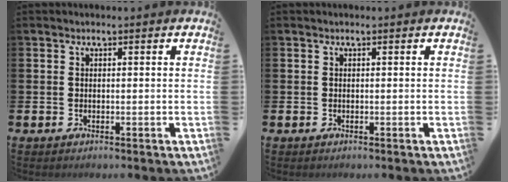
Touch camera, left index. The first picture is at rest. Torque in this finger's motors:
{"motor_torque": [0.00, 0.09, 0.02, 0.01]}